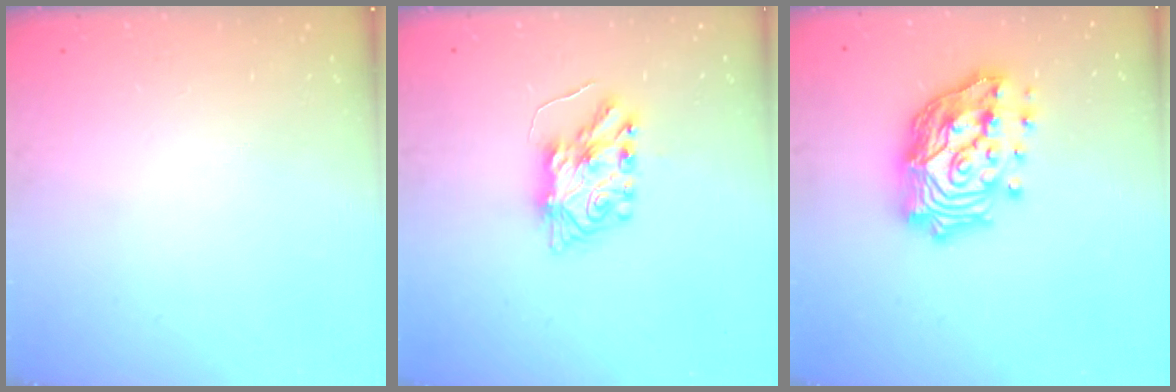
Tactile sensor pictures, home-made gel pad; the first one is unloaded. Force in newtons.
{"total": 8.4, "press": 8.4, "slide": 0.5}
{"total": 22.7, "press": 22.6, "slide": 1.9}